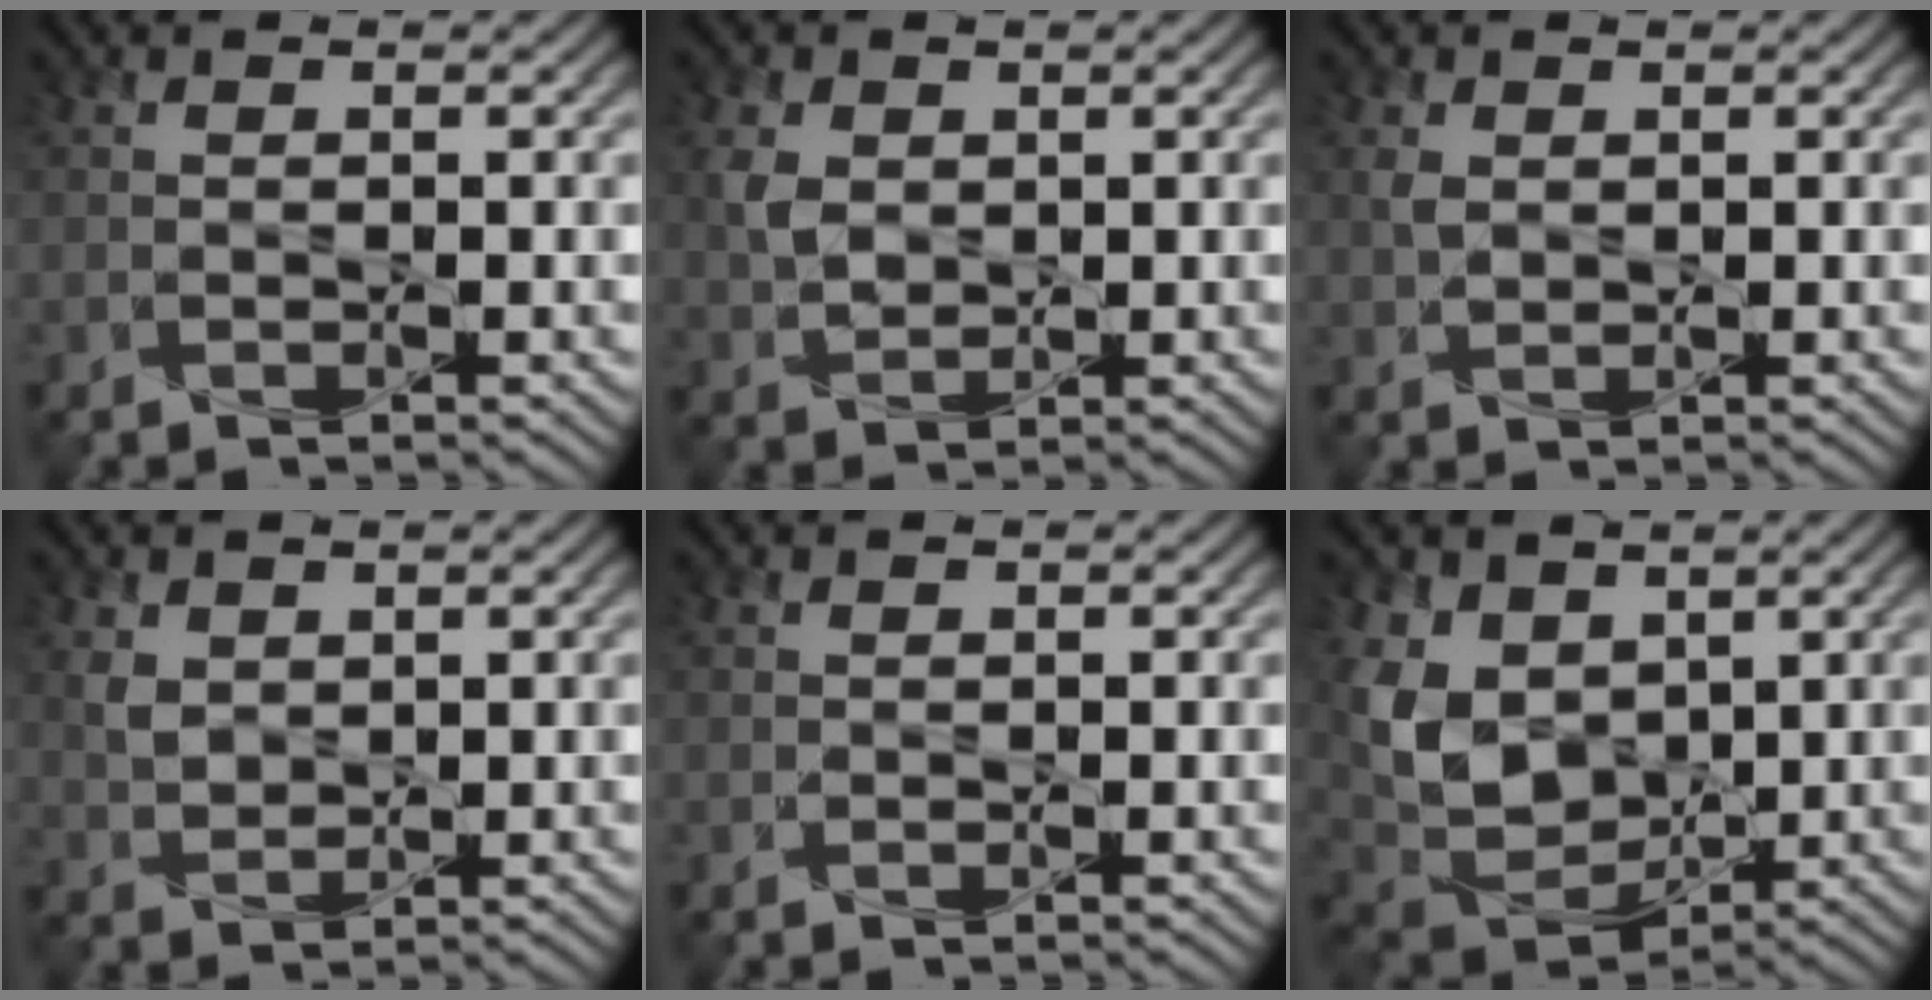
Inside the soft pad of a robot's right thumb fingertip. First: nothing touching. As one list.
[{"total": 3.6, "force": [0.9, 2.7, 2.2], "torque": [-0.060, 0.000, 0.018]}, {"total": 1.7, "force": [0.6, 1.2, 1.1], "torque": [-0.036, 0.000, 0.013]}, {"total": 2.7, "force": [1.2, 2.0, 1.3], "torque": [-0.039, -0.003, 0.027]}, {"total": 0.0}, {"total": 10.1, "force": [2.8, 7.3, 6.3], "torque": [-0.184, -0.006, 0.055]}]